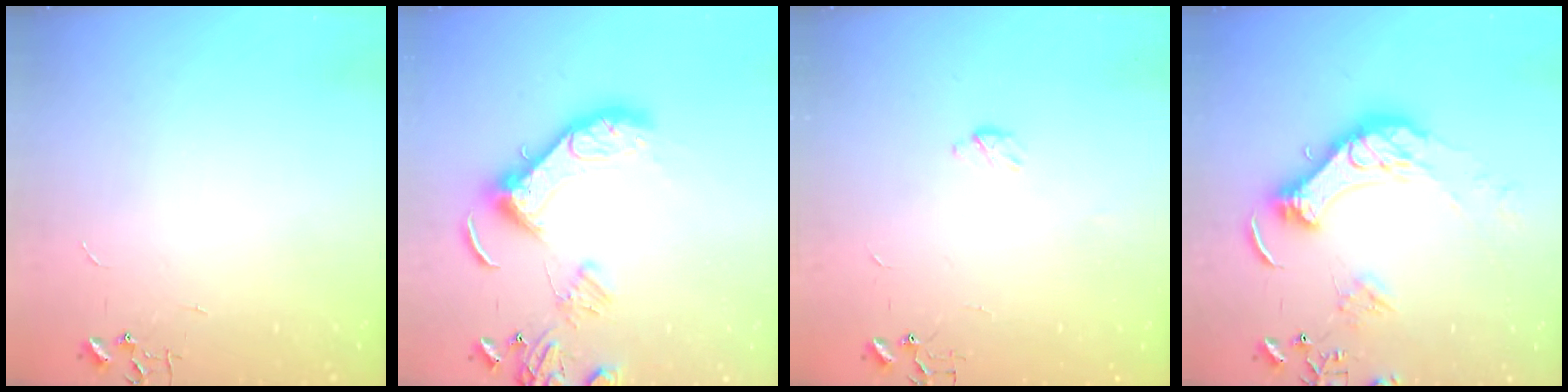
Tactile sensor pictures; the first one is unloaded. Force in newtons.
{"total": 15.1, "press": 15.0, "slide": 1.8}
{"total": 3.0, "press": 3.0, "slide": 0.5}
{"total": 16.2, "press": 16.0, "slide": 2.3}